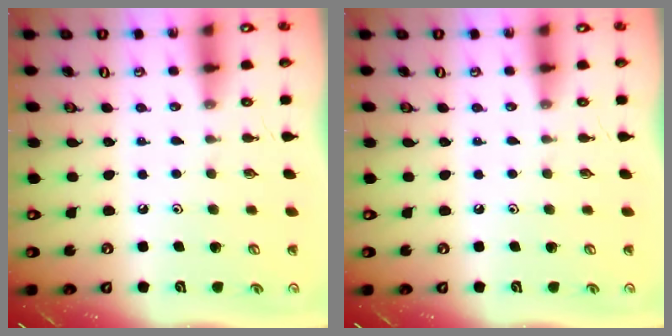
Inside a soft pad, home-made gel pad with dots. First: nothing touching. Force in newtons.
{"total": 0.0}